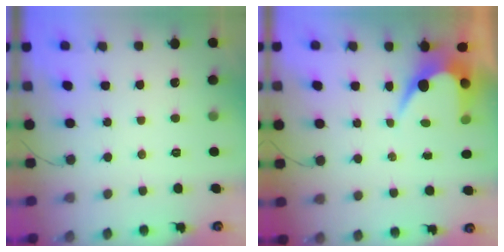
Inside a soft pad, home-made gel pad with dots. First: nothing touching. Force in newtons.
{"total": 6.4, "press": 6.4, "slide": 0.4}